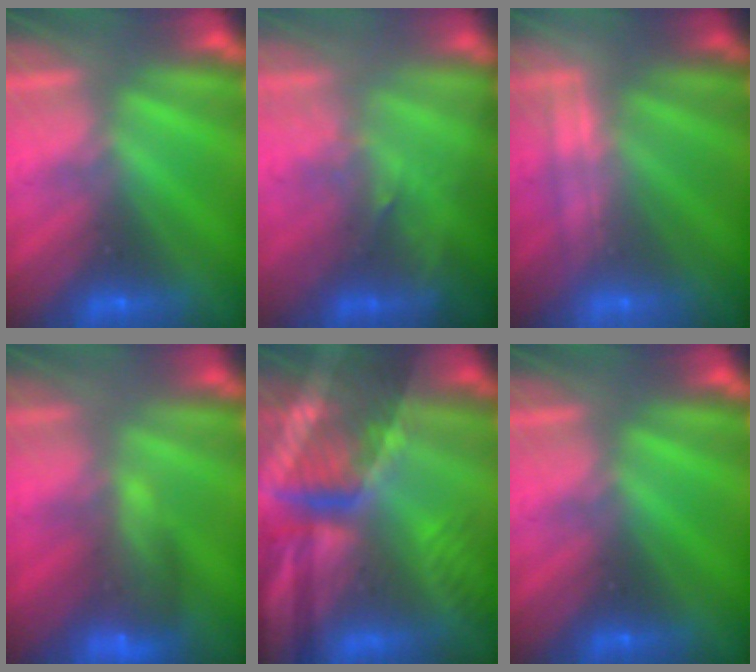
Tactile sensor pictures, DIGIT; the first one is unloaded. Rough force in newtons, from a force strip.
{"total": 2.7}
{"total": 2.2}
{"total": 8.3}
{"total": 7.4}
{"total": 0.0}